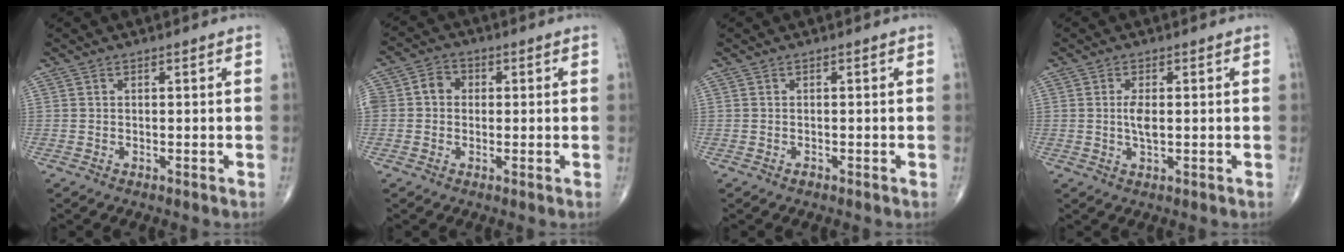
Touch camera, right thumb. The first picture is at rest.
{"total": 5.3, "force": [0.3, 4.5, 2.7], "torque": [-0.035, 0.021, -0.001]}
{"total": 0.6, "force": [-0.4, 0.3, 0.2], "torque": [-0.003, 0.001, -0.008]}
{"total": 3.1, "force": [0.1, 1.2, 2.9], "torque": [-0.057, -0.004, 0.001]}